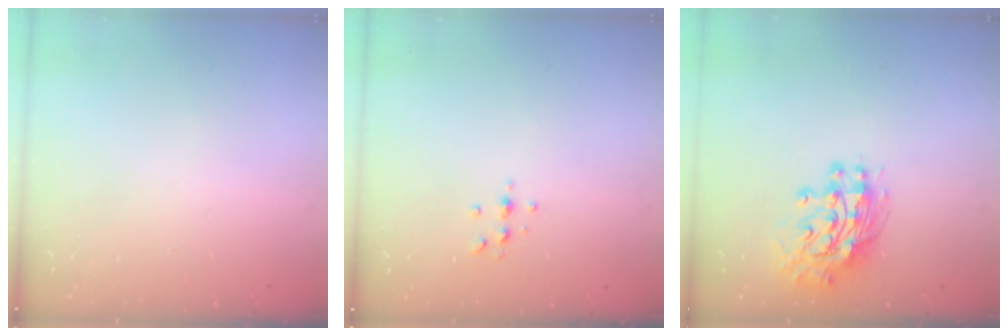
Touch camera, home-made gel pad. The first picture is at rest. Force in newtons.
{"total": 3.5, "press": 3.4, "slide": 0.3}
{"total": 12.5, "press": 12.4, "slide": 1.0}